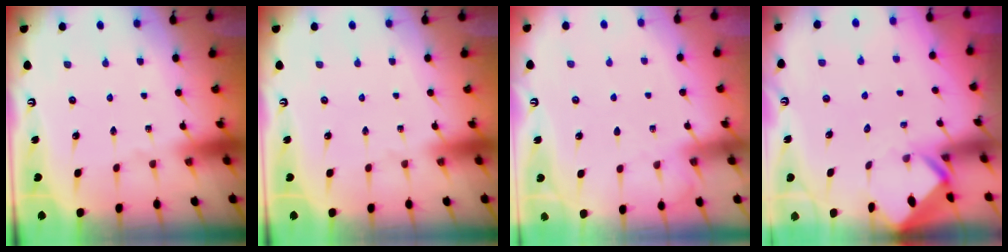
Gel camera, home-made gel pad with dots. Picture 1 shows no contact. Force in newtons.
{"total": 0.0}
{"total": 4.0, "press": 4.0, "slide": 0.5}
{"total": 2.4, "press": 2.4, "slide": 0.1}